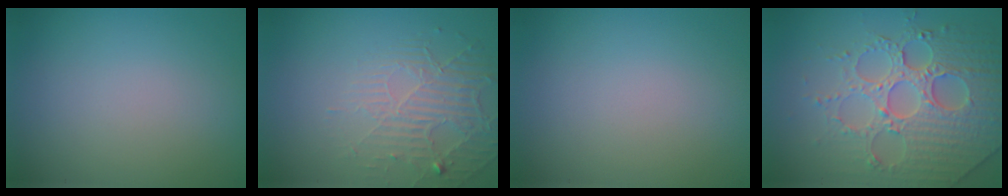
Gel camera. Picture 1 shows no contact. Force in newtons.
{"total": 2.3, "press": 1.7, "slide": 1.6}
{"total": 0.0}
{"total": 7.1, "press": 5.9, "slide": 4.0}